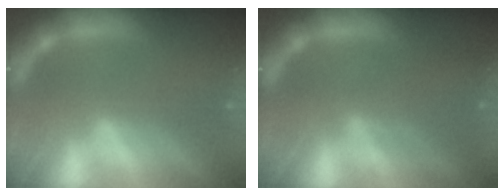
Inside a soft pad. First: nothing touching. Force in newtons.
{"total": 3.4}